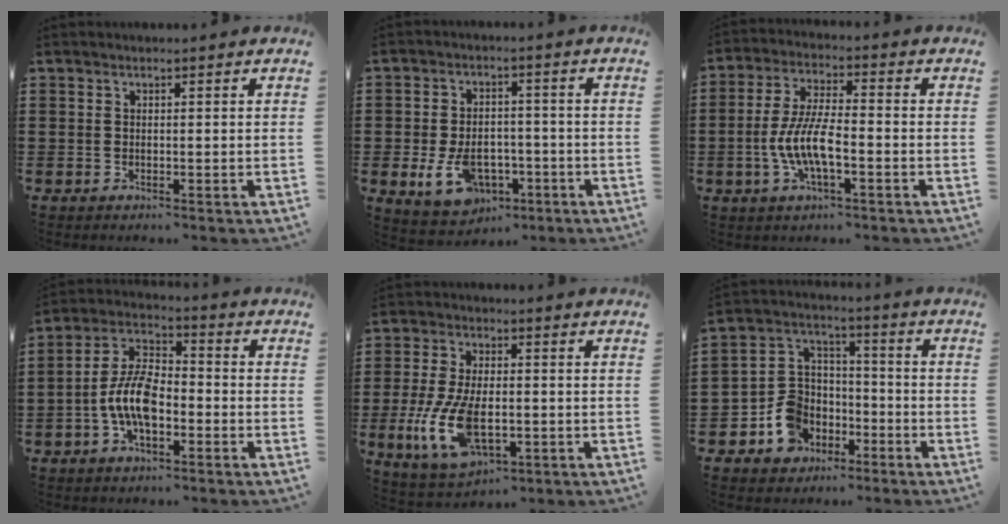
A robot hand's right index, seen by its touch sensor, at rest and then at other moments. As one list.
[{"total": 8.2, "force": [-2.7, 5.6, 5.4], "torque": [-0.103, 0.005, -0.052]}, {"total": 8.2, "force": [-2.4, 2.6, 7.4], "torque": [-0.173, -0.013, -0.053]}, {"total": 8.8, "force": [-2.8, 4.3, 7.2], "torque": [-0.176, -0.003, -0.061]}, {"total": 10.9, "force": [-2.6, 5.4, 9.0], "torque": [-0.209, -0.011, -0.047]}, {"total": 8.5, "force": [-3.8, 7.3, 2.4], "torque": [-0.087, 0.016, -0.074]}]